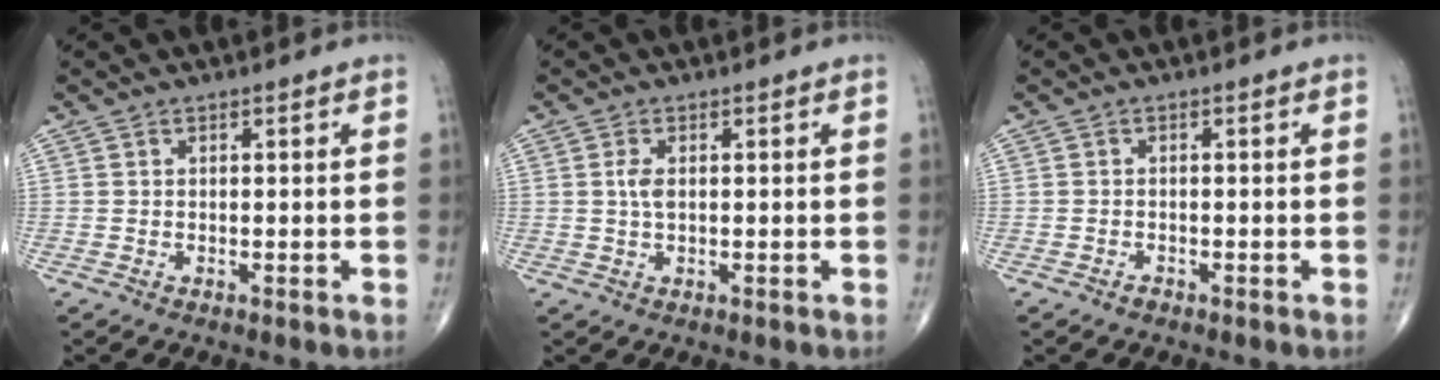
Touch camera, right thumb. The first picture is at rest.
{"total": 2.2, "force": [0.3, 1.0, 1.9], "torque": [-0.041, 0.001, 0.007]}
{"total": 0.8, "force": [-0.6, 0.4, 0.2], "torque": [-0.002, 0.002, -0.014]}